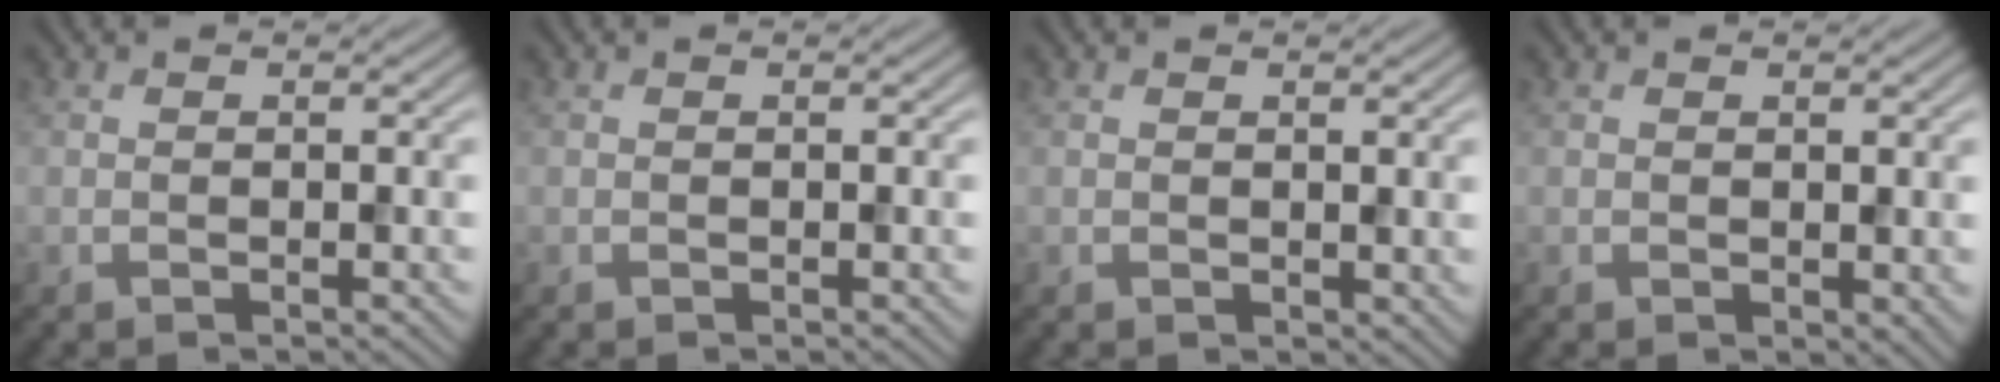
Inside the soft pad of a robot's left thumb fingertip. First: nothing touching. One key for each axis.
{"total": 0.0}
{"total": 0.6, "fx": 0.4, "fy": 0.4, "fz": 0.2, "tx": -0.002, "ty": -0.004, "tz": 0.008}
{"total": 1.0, "fx": 0.2, "fy": 0.7, "fz": 0.7, "tx": -0.009, "ty": -0.004, "tz": 0.007}